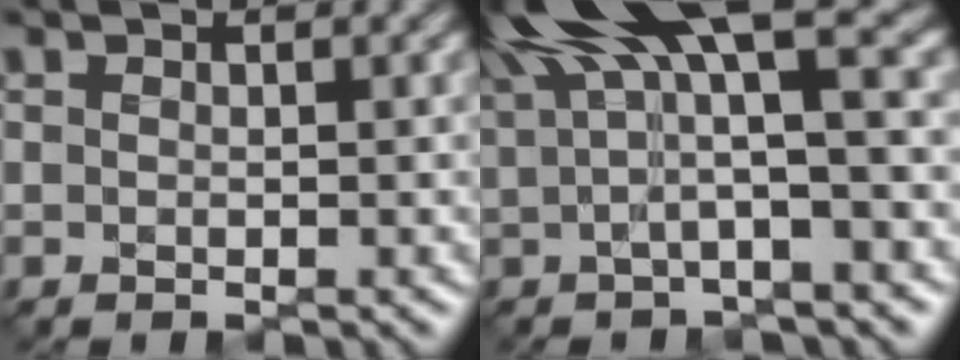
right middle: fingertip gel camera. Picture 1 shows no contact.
{"total": 11.4, "force": [4.9, 2.9, 9.9], "torque": [-0.170, 0.027, 0.082]}